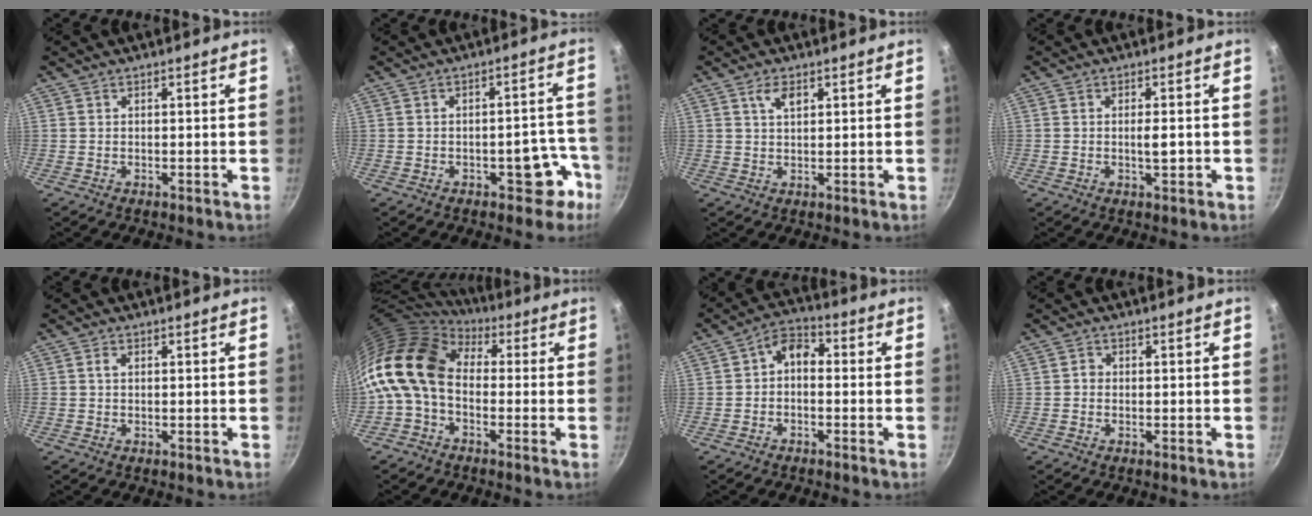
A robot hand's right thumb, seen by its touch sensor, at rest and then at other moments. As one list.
[{"total": 7.3, "force": [-3.7, 4.0, 4.8], "torque": [-0.014, 0.048, -0.038]}, {"total": 3.2, "force": [1.5, 1.7, 2.3], "torque": [-0.035, -0.003, 0.026]}, {"total": 2.7, "force": [-0.4, 1.0, 2.5], "torque": [-0.034, 0.005, -0.006]}, {"total": 1.1, "force": [0.2, 0.8, 0.7], "torque": [-0.011, 0.005, 0.003]}, {"total": 14.2, "force": [0.1, 10.0, 10.1], "torque": [-0.182, 0.027, -0.022]}, {"total": 5.2, "force": [-0.6, 3.5, 3.7], "torque": [-0.052, 0.026, -0.024]}, {"total": 1.1, "force": [-0.2, 1.0, 0.4], "torque": [-0.004, 0.005, -0.006]}]